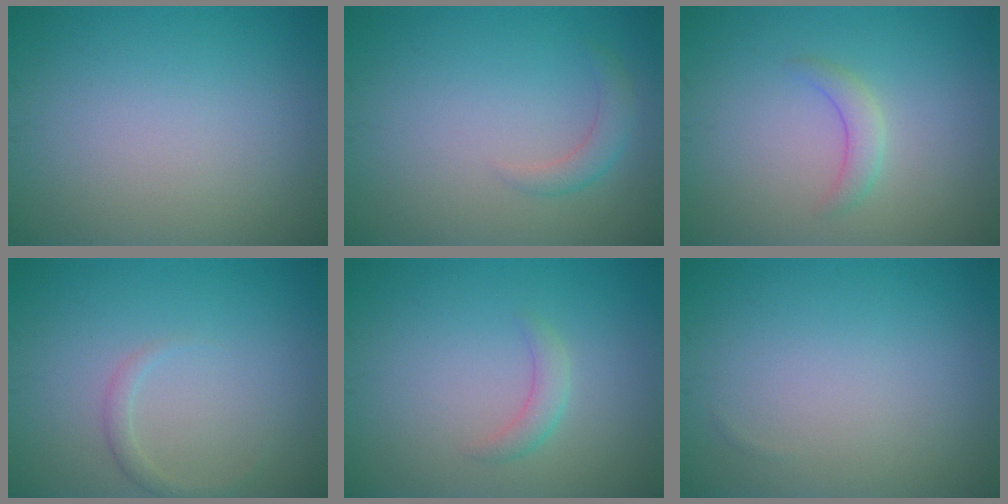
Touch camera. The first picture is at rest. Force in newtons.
{"total": 1.6, "press": 1.6, "slide": 0.1}
{"total": 1.7, "press": 1.7, "slide": 0.0}
{"total": 1.2, "press": 1.2, "slide": 0.1}
{"total": 1.6, "press": 1.6, "slide": 0.1}
{"total": 0.0}